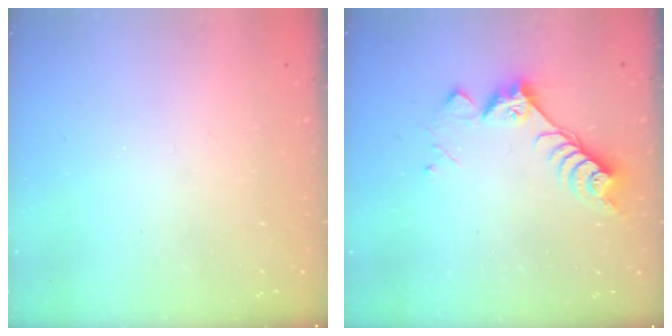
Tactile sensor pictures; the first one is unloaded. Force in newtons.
{"total": 8.3, "press": 8.2, "slide": 0.7}